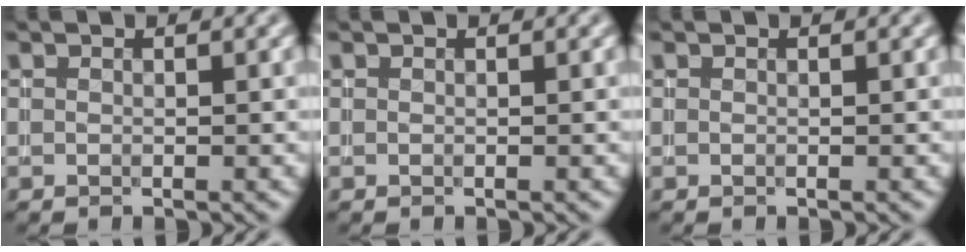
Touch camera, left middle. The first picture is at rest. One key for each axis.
{"total": 0.0}
{"total": 0.0}